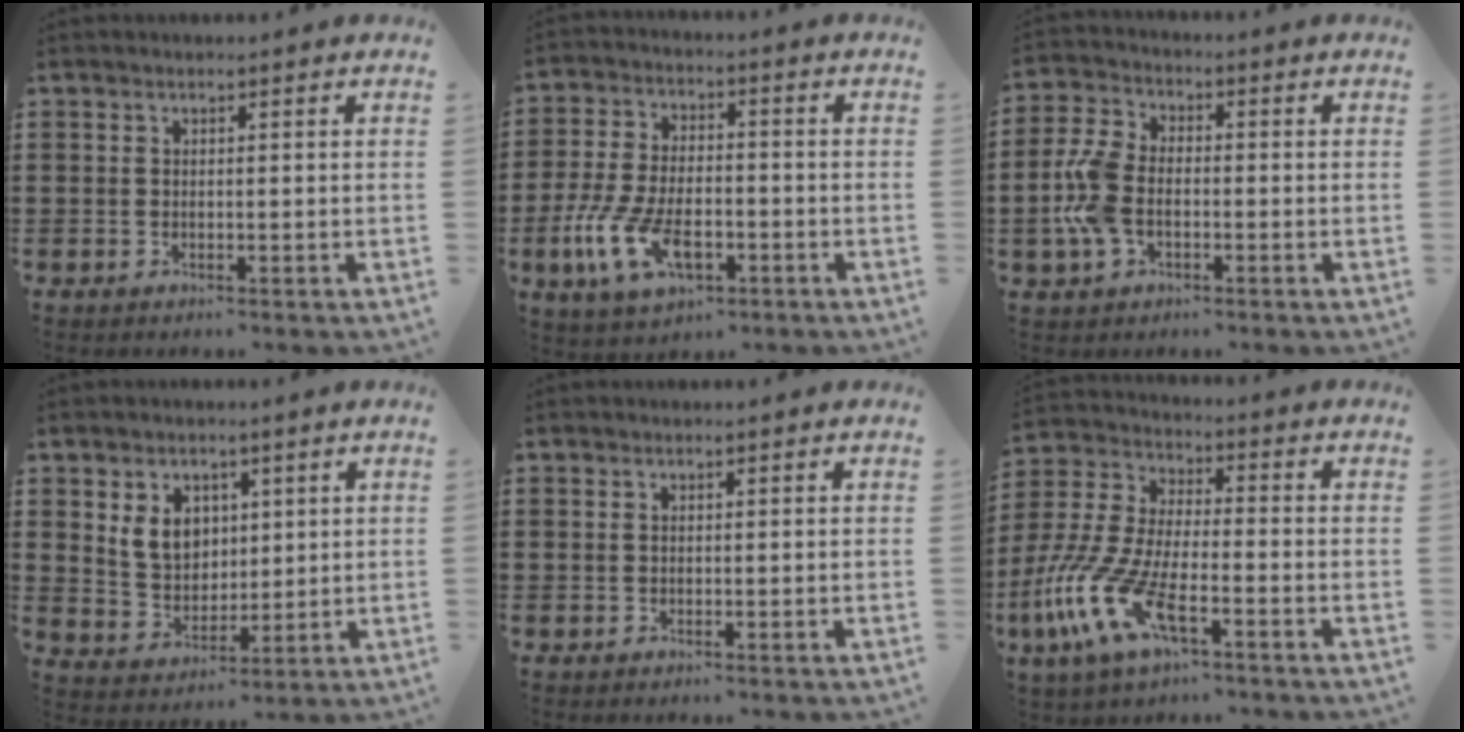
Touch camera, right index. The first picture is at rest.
{"total": 10.0, "force": [-4.2, 5.1, 7.6], "torque": [-0.182, -0.004, -0.082]}
{"total": 7.3, "force": [-1.5, 4.6, 5.4], "torque": [-0.152, -0.003, -0.040]}
{"total": 6.4, "force": [2.3, 5.1, 3.1], "torque": [-0.073, 0.013, 0.041]}
{"total": 0.0}
{"total": 12.1, "force": [-6.1, 4.2, 9.5], "torque": [-0.244, -0.014, -0.129]}